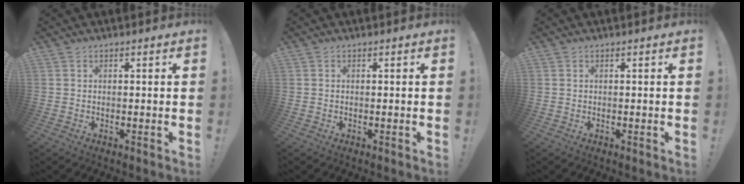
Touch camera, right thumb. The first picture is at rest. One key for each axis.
{"total": 0.0}
{"total": 0.0}